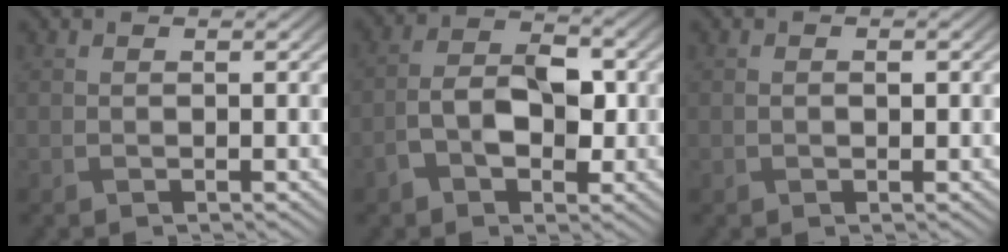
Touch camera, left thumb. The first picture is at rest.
{"total": 6.3, "force": [-1.7, 3.6, 4.9], "torque": [-0.086, 0.008, -0.037]}
{"total": 1.0, "force": [0.0, 0.7, 0.8], "torque": [-0.016, -0.001, 0.001]}